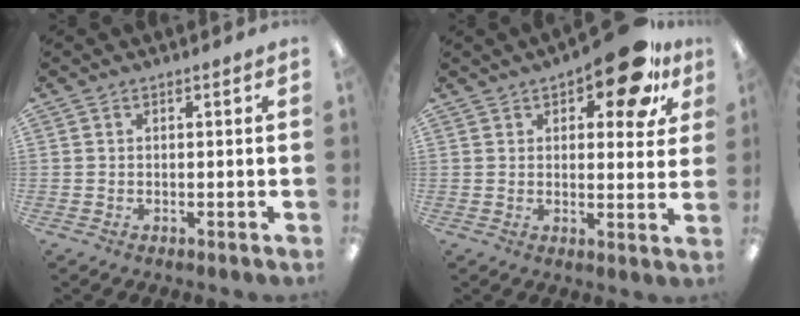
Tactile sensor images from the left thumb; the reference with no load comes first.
{"total": 13.5, "force": [8.1, 5.3, 9.4], "torque": [-0.117, -0.037, 0.130]}